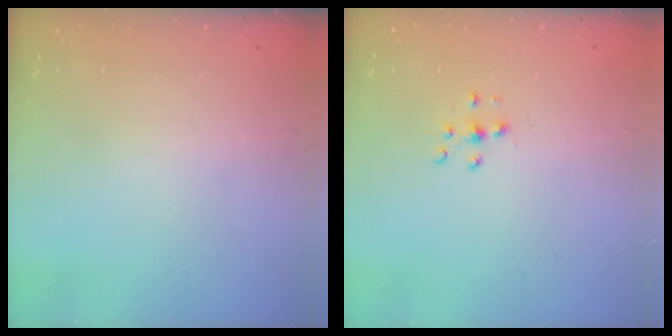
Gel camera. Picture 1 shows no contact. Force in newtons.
{"total": 7.2, "press": 7.1, "slide": 0.7}